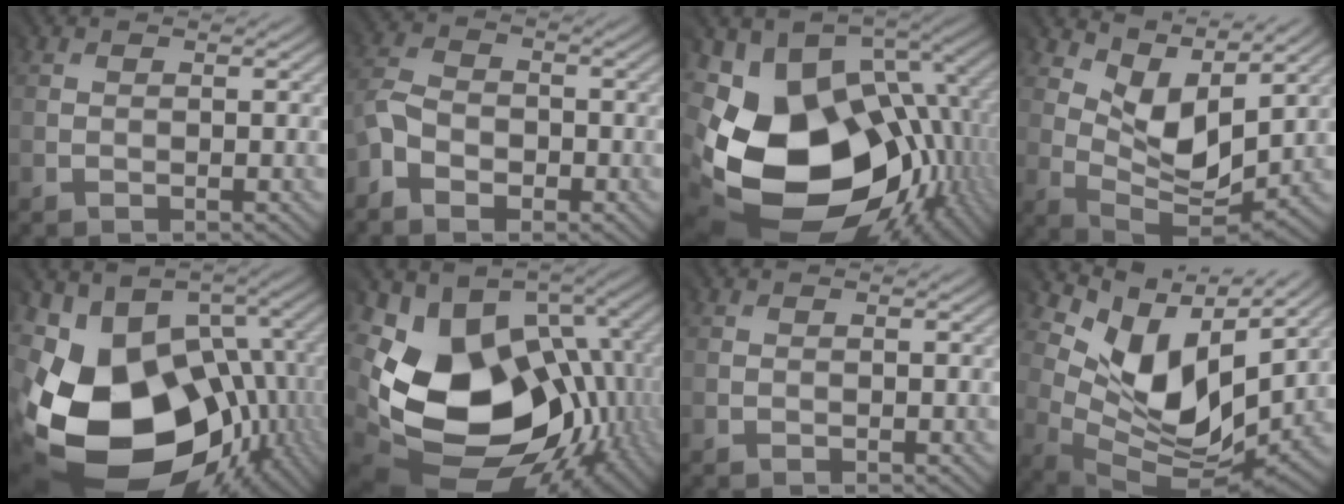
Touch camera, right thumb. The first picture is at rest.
{"total": 4.7, "force": [-2.6, 3.3, 2.0], "torque": [-0.051, -0.006, -0.057]}
{"total": 19.3, "force": [-2.6, 14.0, 13.0], "torque": [-0.282, -0.052, -0.014]}
{"total": 9.0, "force": [5.6, 4.2, 5.7], "torque": [-0.122, -0.003, 0.102]}
{"total": 19.0, "force": [-4.4, 14.1, 12.0], "torque": [-0.256, -0.054, -0.050]}
{"total": 18.8, "force": [-0.7, 13.9, 12.5], "torque": [-0.229, -0.038, 0.027]}
{"total": 0.0}
{"total": 10.9, "force": [5.0, 6.3, 7.3], "torque": [-0.141, -0.002, 0.100]}